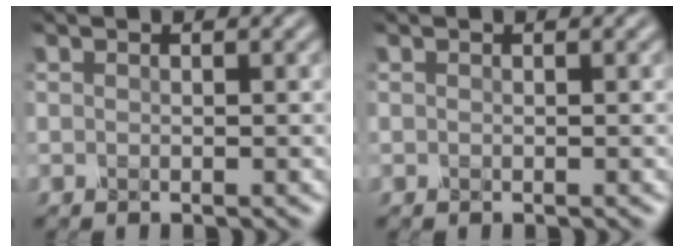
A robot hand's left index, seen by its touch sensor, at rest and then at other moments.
{"total": 0.0}